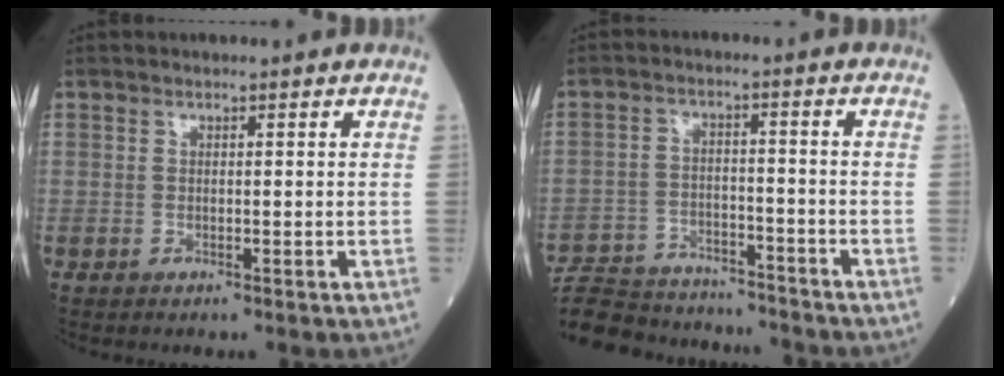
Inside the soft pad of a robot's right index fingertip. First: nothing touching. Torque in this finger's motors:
{"motor_torque": [-0.10, -0.40, -0.48, -0.21]}